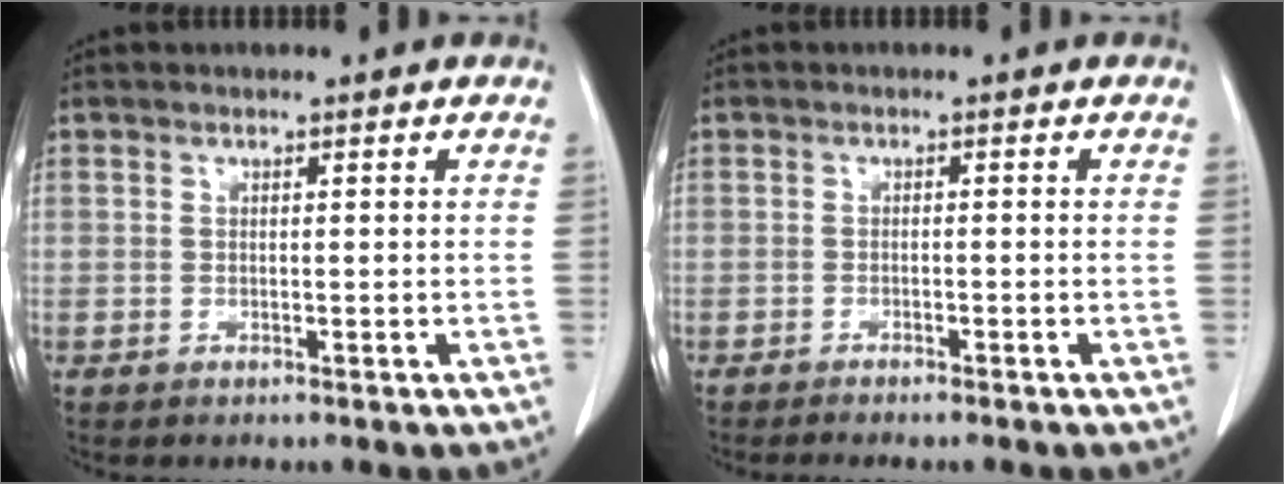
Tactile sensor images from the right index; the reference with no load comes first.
{"total": 3.0, "force": [-2.6, 0.0, 1.5], "torque": [-0.017, -0.003, -0.034]}